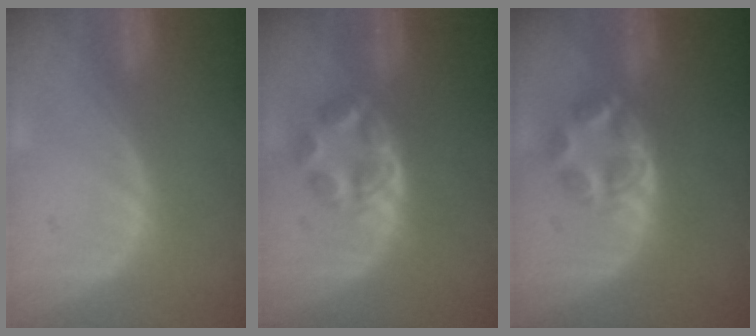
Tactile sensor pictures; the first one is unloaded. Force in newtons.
{"total": 5.3, "press": 5.0, "slide": 1.4}
{"total": 5.5, "press": 5.2, "slide": 1.7}